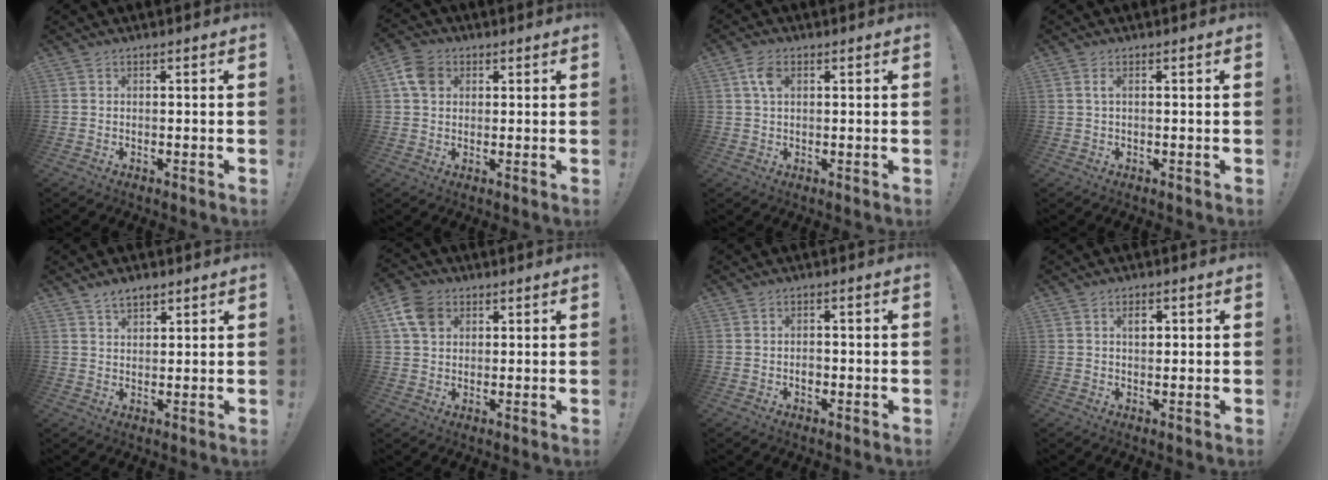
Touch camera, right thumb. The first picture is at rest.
{"total": 7.4, "force": [2.2, 5.7, 4.1], "torque": [-0.084, 0.008, 0.047]}
{"total": 4.5, "force": [1.4, 2.7, 3.3], "torque": [-0.060, 0.005, 0.025]}
{"total": 1.5, "force": [0.2, 0.3, 1.5], "torque": [-0.029, 0.002, 0.003]}
{"total": 4.1, "force": [3.0, 2.0, 1.9], "torque": [-0.026, -0.015, 0.054]}
{"total": 9.0, "force": [3.6, 6.7, 5.0], "torque": [-0.104, 0.005, 0.074]}
{"total": 2.1, "force": [-0.9, 1.5, 1.2], "torque": [-0.013, 0.001, -0.019]}
{"total": 2.5, "force": [0.8, 1.5, 1.9], "torque": [-0.017, -0.003, 0.007]}